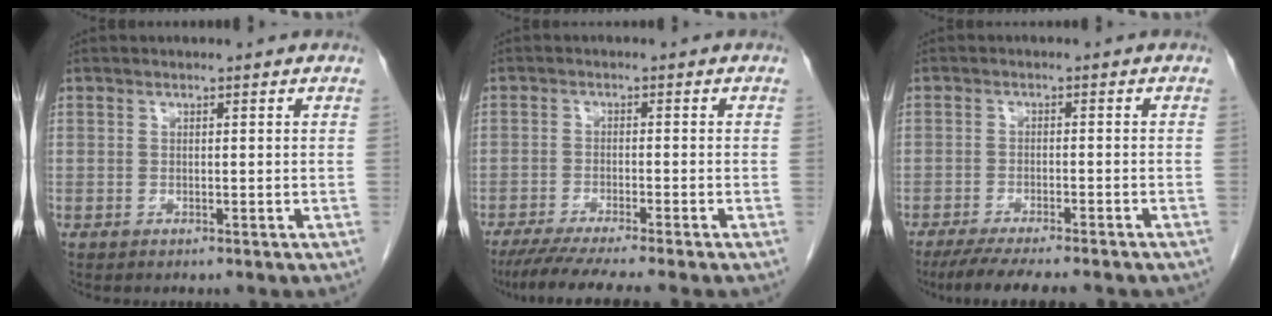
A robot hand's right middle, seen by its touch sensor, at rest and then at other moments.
{"total": 8.9, "force": [-7.4, -0.8, 4.8], "torque": [-0.061, -0.025, -0.117]}
{"total": 12.4, "force": [-10.5, 1.8, 6.3], "torque": [-0.087, -0.017, -0.146]}